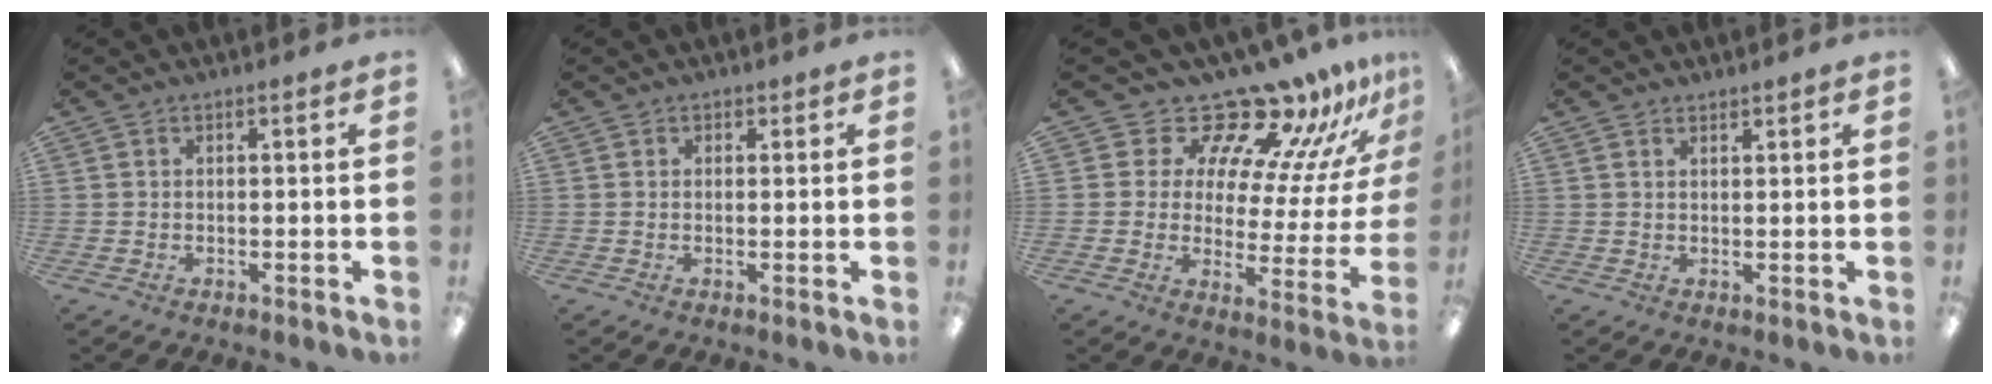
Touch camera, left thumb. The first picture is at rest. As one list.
[{"total": 0.8, "force": [0.4, 0.7, 0.0], "torque": [0.008, -0.001, 0.006]}, {"total": 15.6, "force": [14.2, 5.0, 3.9], "torque": [-0.071, -0.133, 0.246]}, {"total": 1.3, "force": [1.2, 0.3, 0.1], "torque": [-0.004, -0.002, 0.024]}]